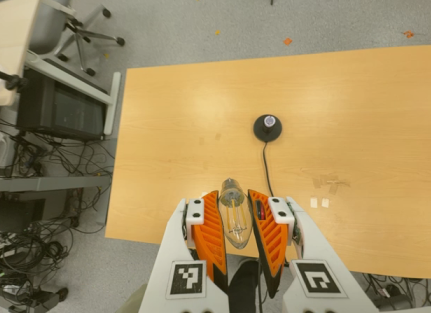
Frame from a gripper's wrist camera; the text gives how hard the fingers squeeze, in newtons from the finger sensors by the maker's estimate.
{"total": 20.0, "left": 22.0, "right": 18.0}